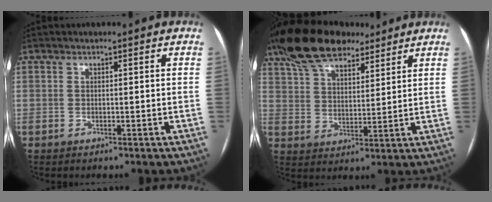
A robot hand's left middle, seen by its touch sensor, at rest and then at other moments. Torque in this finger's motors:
{"motor_torque": [1.10, -1.04, 0.18, 0.05]}